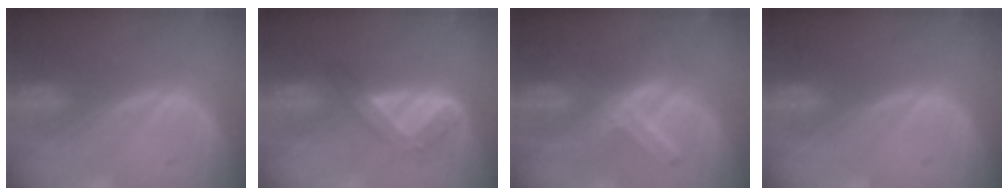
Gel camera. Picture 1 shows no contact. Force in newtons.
{"total": 4.5, "press": 4.4, "slide": 0.7}
{"total": 7.0, "press": 6.2, "slide": 3.2}
{"total": 0.0}